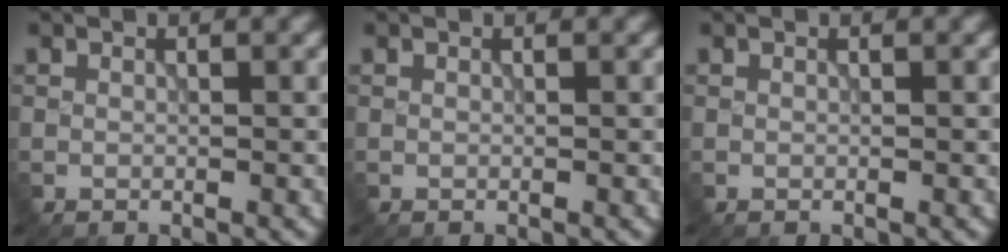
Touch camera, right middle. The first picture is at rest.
{"total": 0.0}
{"total": 0.0}